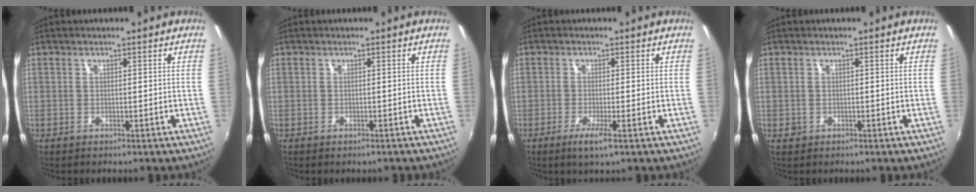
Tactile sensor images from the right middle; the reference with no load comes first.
{"total": 1.0, "force": [-0.8, 0.4, 0.3], "torque": [-0.009, -0.003, -0.011]}
{"total": 3.5, "force": [-1.9, 0.0, 2.9], "torque": [-0.064, -0.012, -0.037]}
{"total": 1.0, "force": [-0.4, 0.9, 0.2], "torque": [-0.004, -0.003, -0.005]}